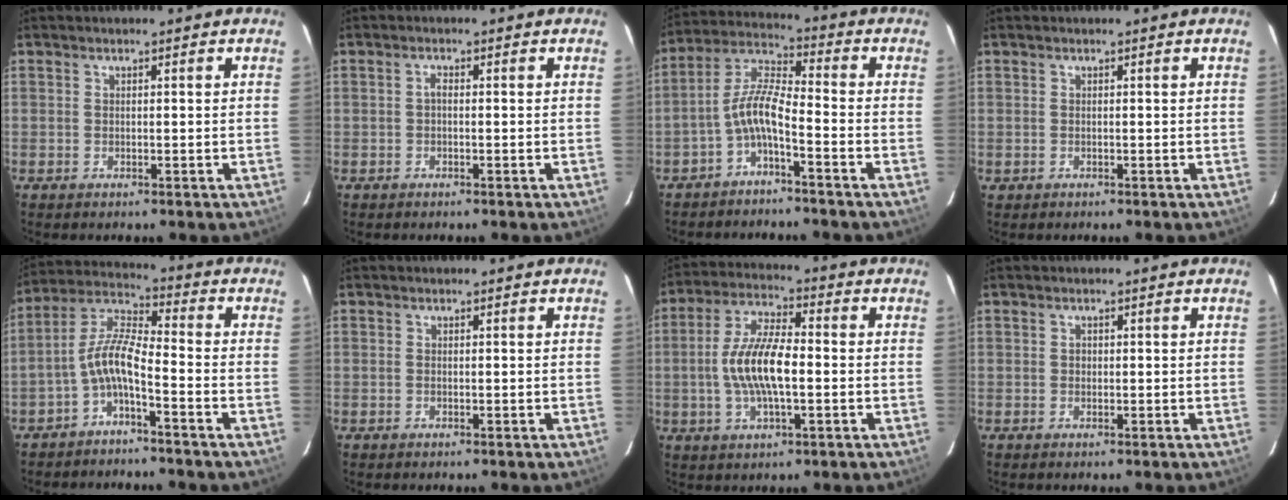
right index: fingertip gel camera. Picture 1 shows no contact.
{"total": 0.9, "force": [-0.3, 0.4, 0.7], "torque": [-0.014, 0.006, -0.007]}
{"total": 6.9, "force": [-3.5, 1.4, 5.8], "torque": [-0.140, 0.017, -0.069]}
{"total": 0.5, "force": [-0.2, 0.5, 0.0], "torque": [0.001, 0.000, -0.002]}
{"total": 7.1, "force": [-3.5, 1.4, 6.0], "torque": [-0.147, 0.018, -0.070]}
{"total": 0.0}
{"total": 11.2, "force": [-1.4, 3.9, 10.5], "torque": [-0.212, 0.008, -0.027]}
{"total": 0.7, "force": [-0.1, 0.7, 0.1], "torque": [0.001, 0.002, -0.002]}